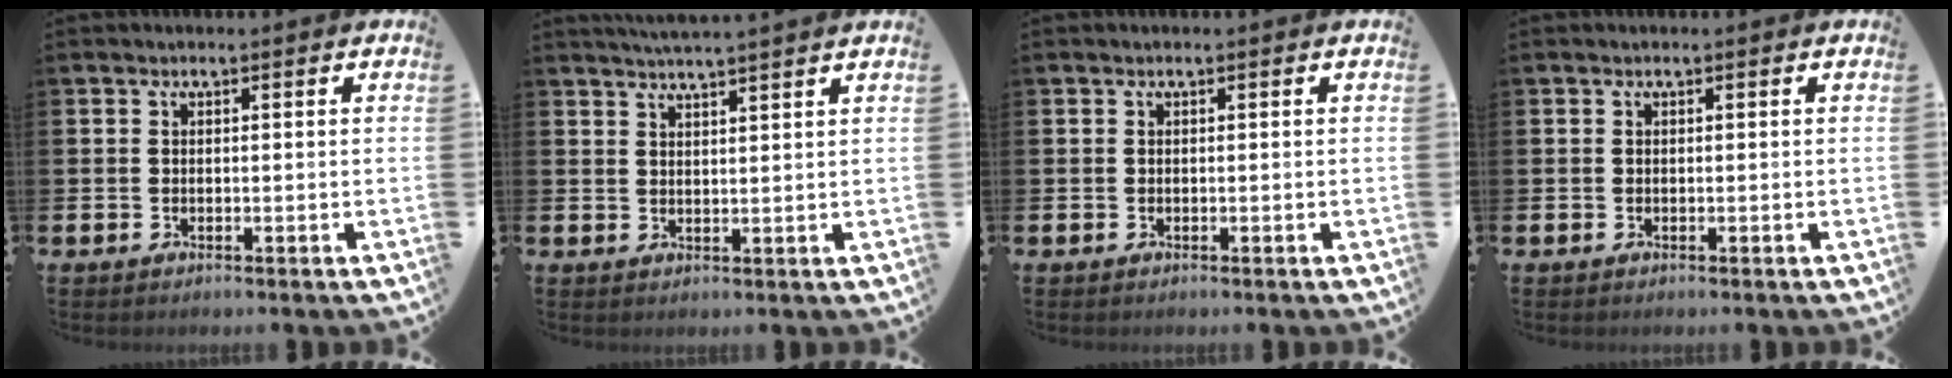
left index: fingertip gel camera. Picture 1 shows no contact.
{"total": 3.2, "force": [3.1, -0.8, 0.3], "torque": [-0.008, -0.016, 0.057]}
{"total": 0.0}
{"total": 0.0}